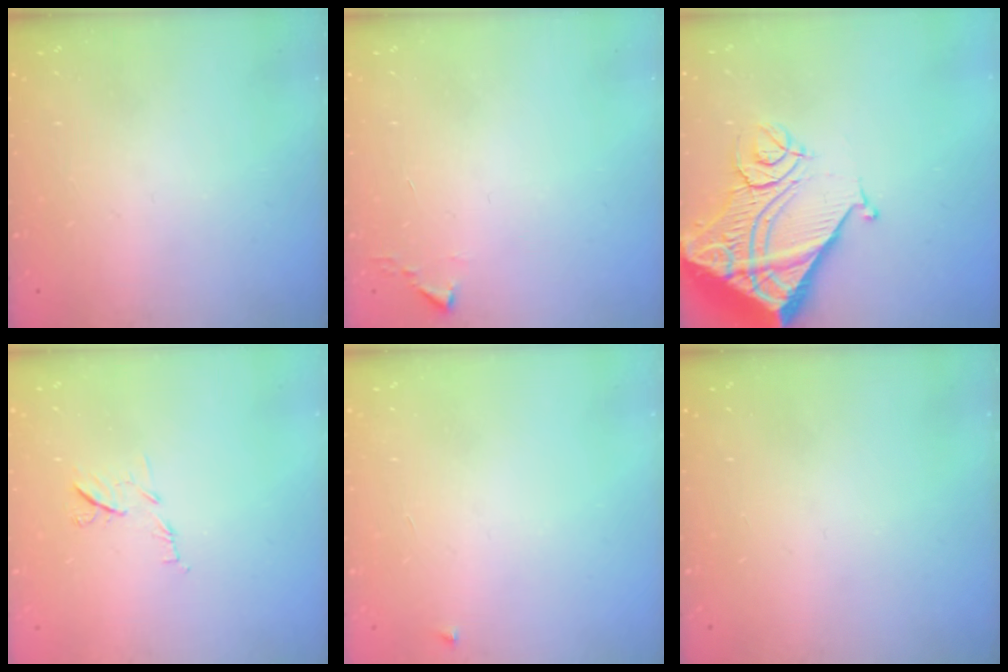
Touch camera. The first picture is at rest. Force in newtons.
{"total": 2.4, "press": 2.4, "slide": 0.3}
{"total": 20.9, "press": 20.7, "slide": 2.6}
{"total": 6.2, "press": 6.2, "slide": 0.7}
{"total": 2.5, "press": 2.4, "slide": 0.4}
{"total": 0.0}